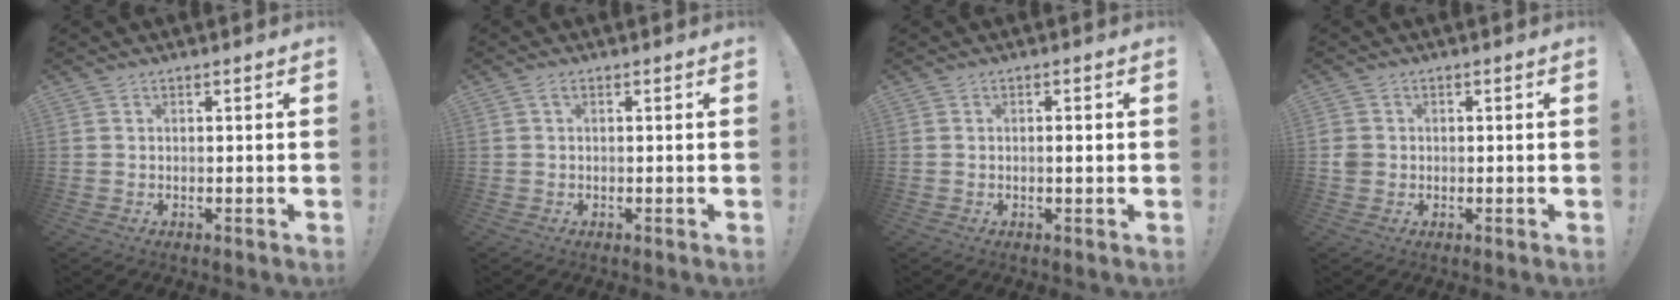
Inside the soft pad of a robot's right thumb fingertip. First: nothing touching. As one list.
[{"total": 1.3, "force": [0.4, 0.7, 1.0], "torque": [-0.016, 0.001, 0.006]}, {"total": 1.6, "force": [-0.1, 0.2, 1.6], "torque": [-0.014, -0.004, -0.008]}, {"total": 3.0, "force": [-0.3, 2.7, 1.2], "torque": [-0.021, 0.003, -0.005]}]